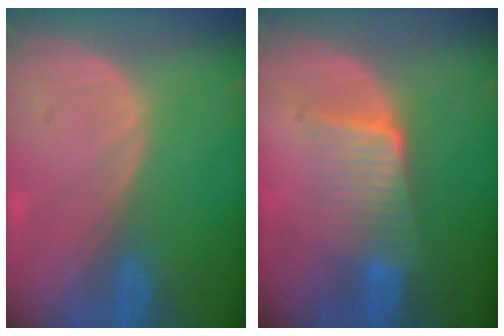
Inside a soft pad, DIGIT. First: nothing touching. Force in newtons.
{"total": 6.7, "press": 5.8, "slide": 3.4}